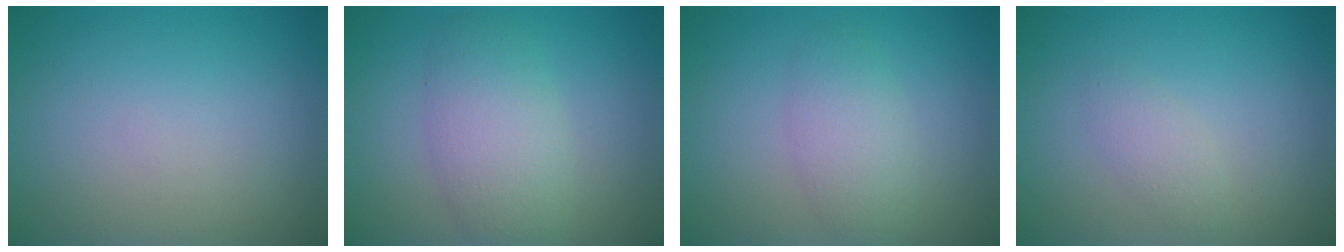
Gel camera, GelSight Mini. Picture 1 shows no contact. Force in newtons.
{"total": 4.8, "press": 4.7, "slide": 0.2}
{"total": 3.0, "press": 3.0, "slide": 0.2}
{"total": 1.5, "press": 1.5, "slide": 0.0}